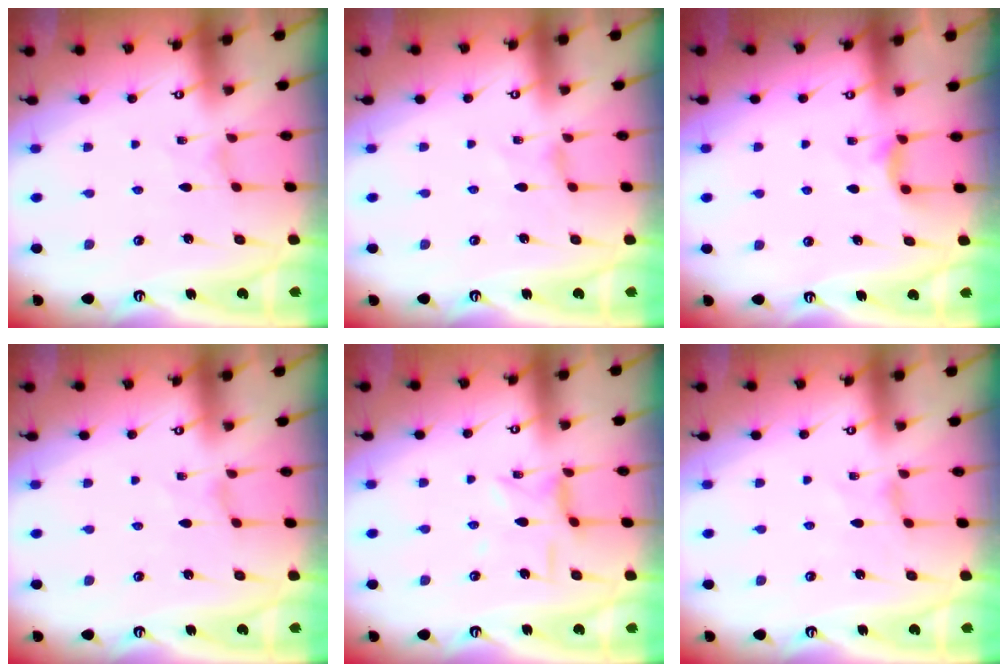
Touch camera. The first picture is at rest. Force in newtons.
{"total": 0.0}
{"total": 6.0, "press": 5.9, "slide": 0.6}
{"total": 0.0}
{"total": 4.3, "press": 4.3, "slide": 0.4}
{"total": 0.0}